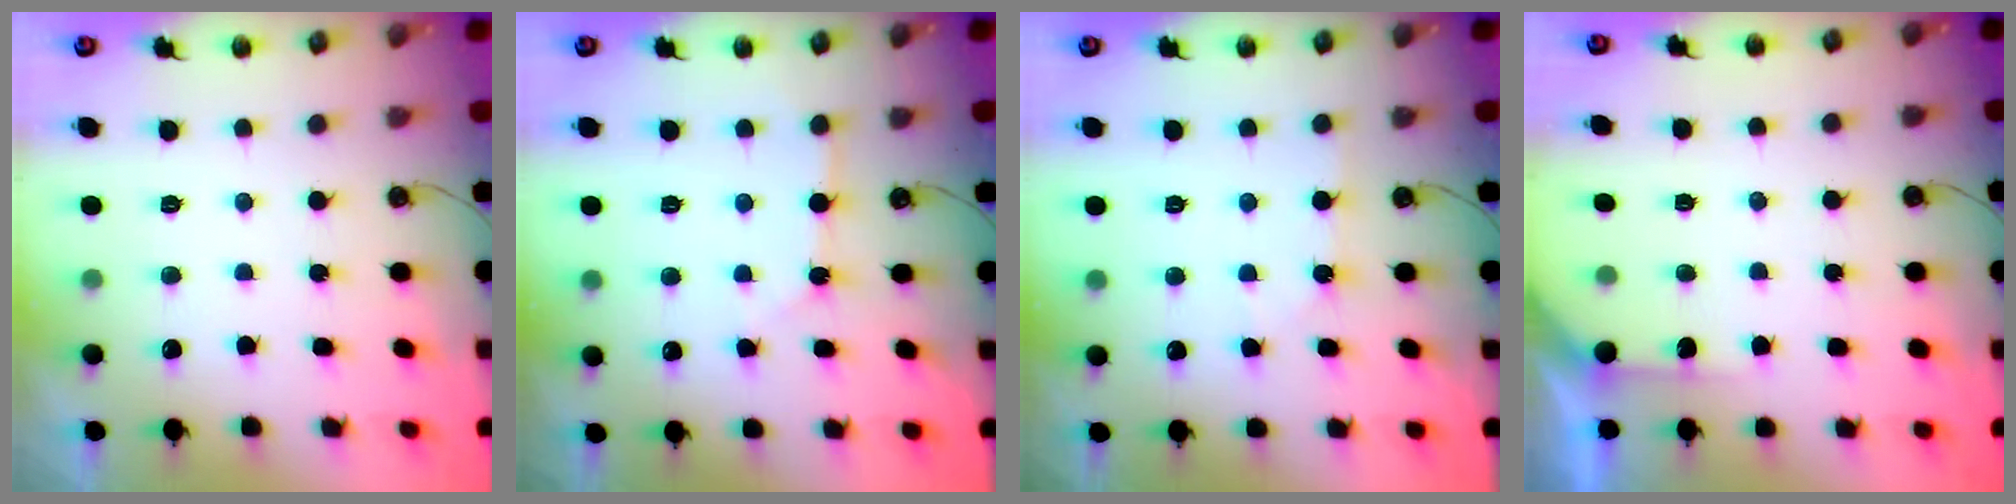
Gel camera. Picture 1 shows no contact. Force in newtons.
{"total": 3.8, "press": 3.8, "slide": 0.4}
{"total": 2.9, "press": 2.8, "slide": 0.6}
{"total": 3.5, "press": 3.5, "slide": 0.4}